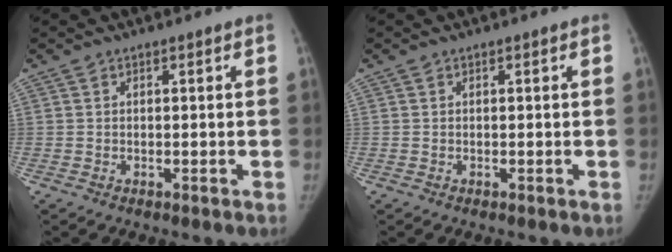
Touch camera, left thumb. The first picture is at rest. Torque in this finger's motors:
{"motor_torque": [-0.14, 0.09, 0.19, -0.11, 0.00]}